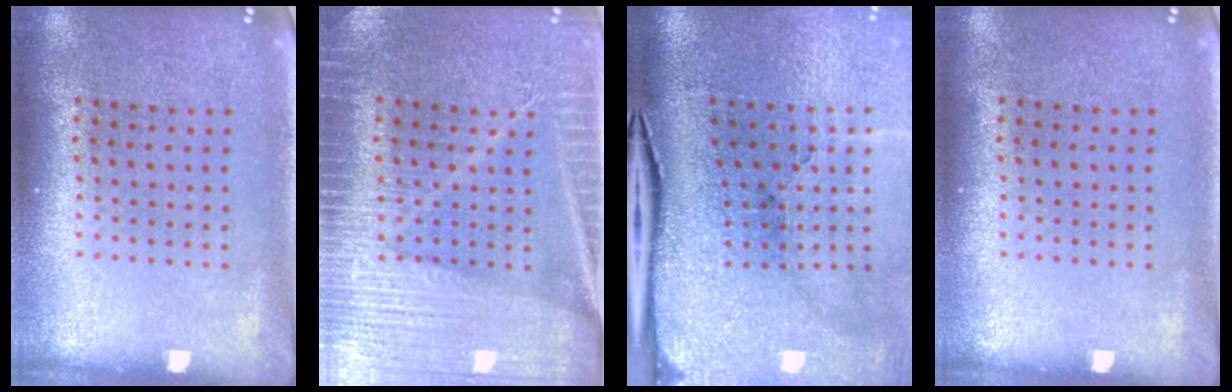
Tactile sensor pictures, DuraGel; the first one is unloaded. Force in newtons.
{"total": 4.0, "press": 3.7, "slide": 1.4}
{"total": 5.1, "press": 4.0, "slide": 3.1}
{"total": 0.0}